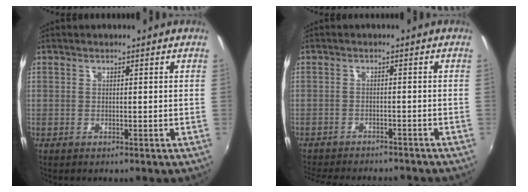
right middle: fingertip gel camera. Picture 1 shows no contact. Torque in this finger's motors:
{"motor_torque": [1.07, -1.07, 0.13, 0.05]}